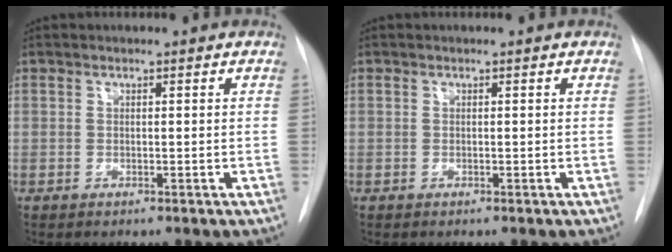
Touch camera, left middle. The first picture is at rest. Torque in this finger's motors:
{"motor_torque": [0.14, -0.09, 0.11, 0.03]}